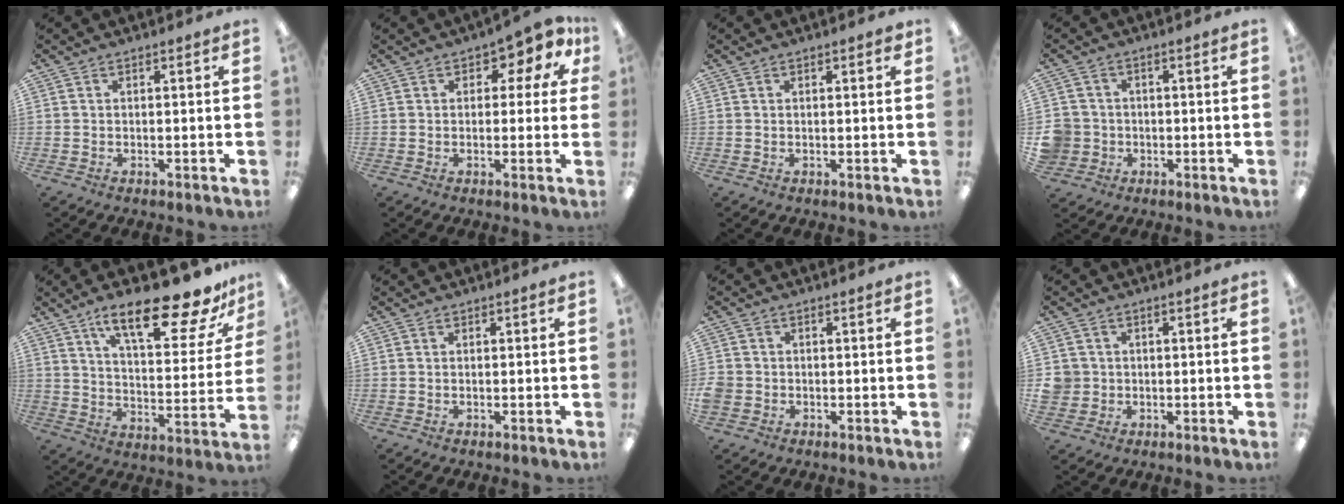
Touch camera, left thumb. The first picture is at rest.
{"total": 6.1, "force": [2.7, 3.5, 4.2], "torque": [-0.047, -0.011, 0.043]}
{"total": 0.9, "force": [0.6, 0.3, 0.5], "torque": [-0.004, -0.001, 0.009]}
{"total": 5.1, "force": [-0.9, 5.0, 0.8], "torque": [-0.026, 0.009, -0.018]}
{"total": 20.7, "force": [14.5, 5.7, 13.7], "torque": [-0.213, -0.086, 0.235]}
{"total": 0.0}
{"total": 2.6, "force": [-0.8, 2.4, 0.7], "torque": [-0.009, 0.004, -0.015]}
{"total": 4.0, "force": [0.0, 3.9, 0.3], "torque": [-0.005, 0.007, 0.001]}